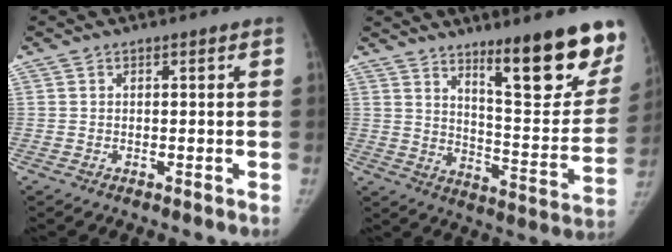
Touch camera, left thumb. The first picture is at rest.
{"total": 20.7, "force": [13.1, 4.4, 15.5], "torque": [-0.168, -0.097, 0.198]}